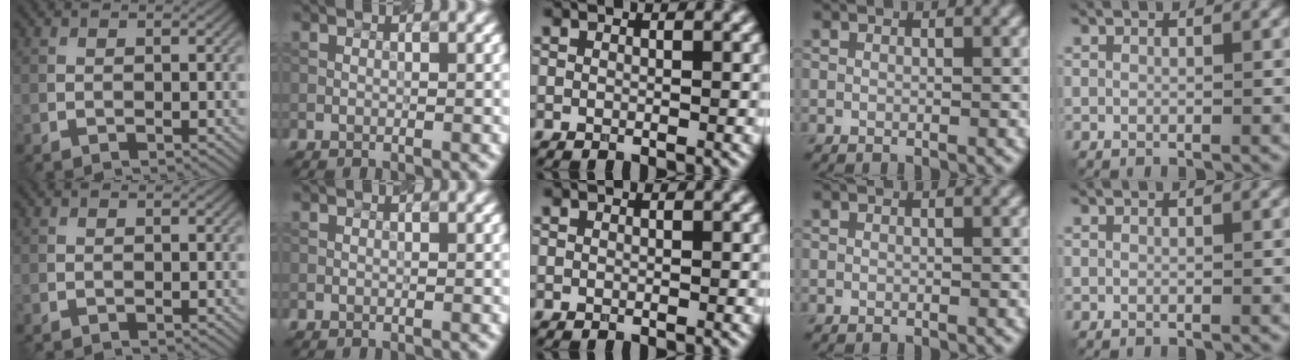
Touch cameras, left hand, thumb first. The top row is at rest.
{}